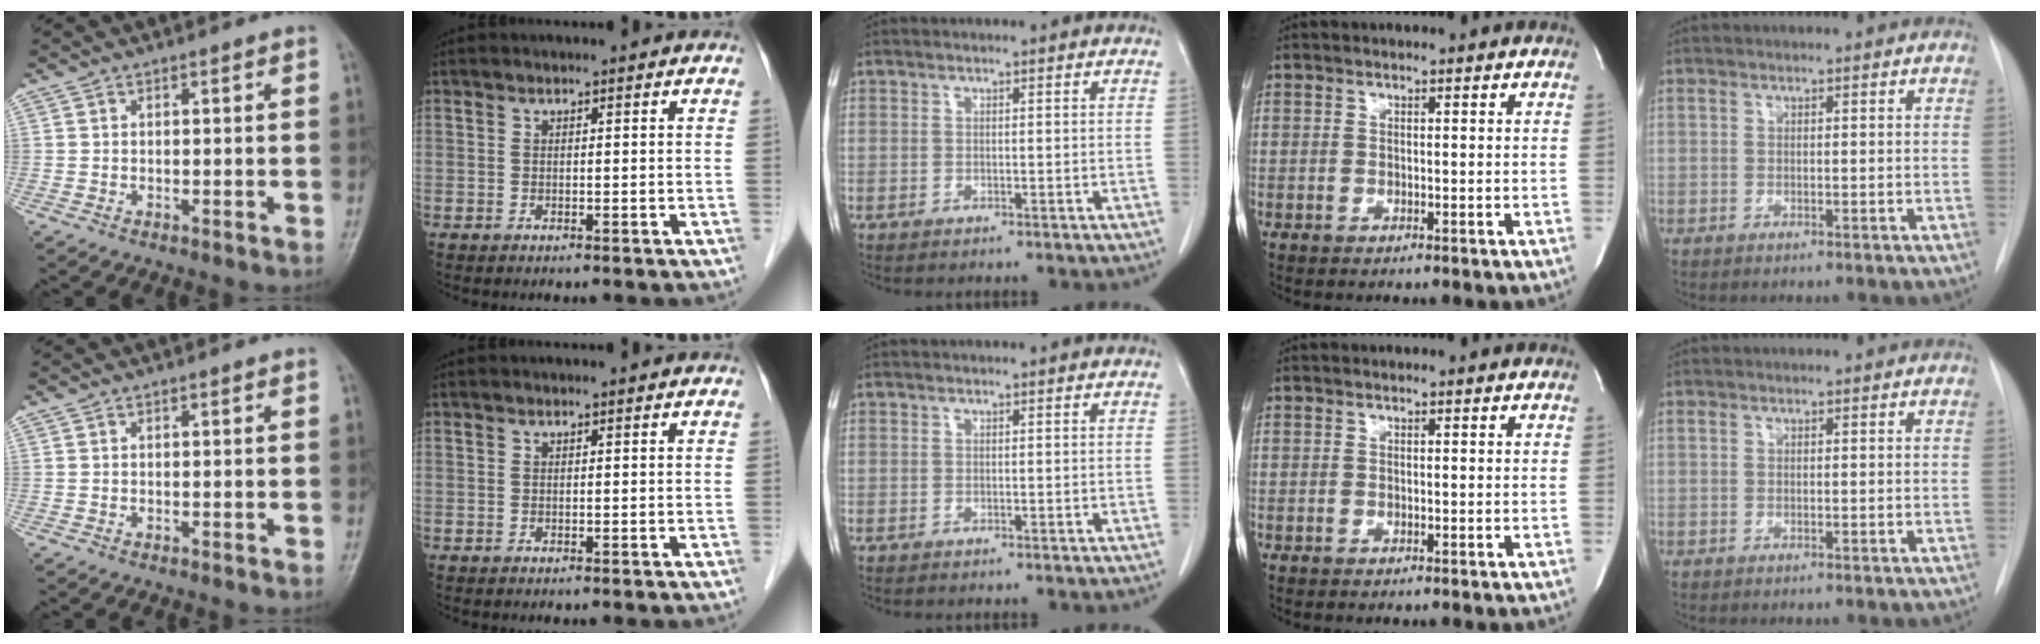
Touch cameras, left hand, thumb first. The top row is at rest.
{}